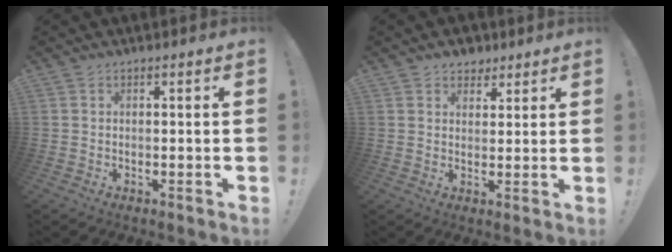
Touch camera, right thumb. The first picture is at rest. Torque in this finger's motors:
{"motor_torque": [-0.01, 0.02, 0.26, 0.21, 0.00]}